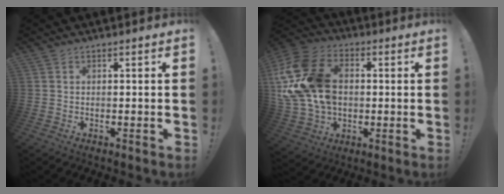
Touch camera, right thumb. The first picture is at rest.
{"total": 22.7, "force": [3.0, 16.9, 14.9], "torque": [-0.256, 0.000, 0.064]}